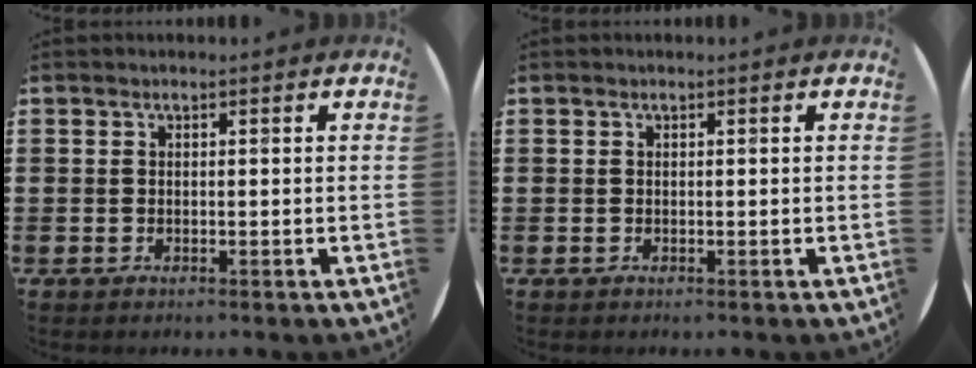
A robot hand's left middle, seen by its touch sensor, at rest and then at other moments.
{"total": 0.0}